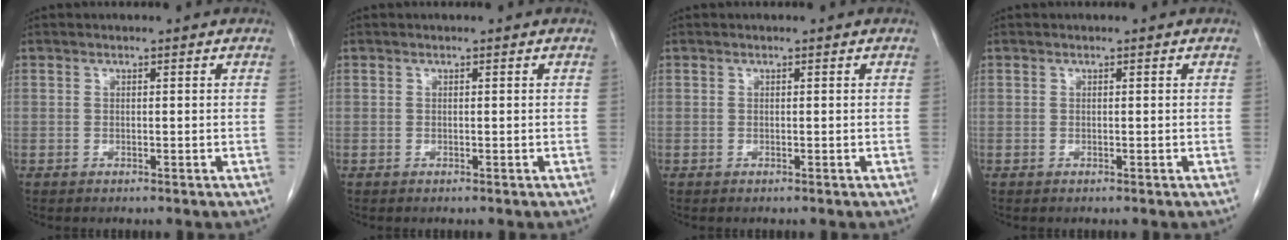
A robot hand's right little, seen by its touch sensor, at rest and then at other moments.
{"total": 0.0}
{"total": 0.0}
{"total": 0.0}